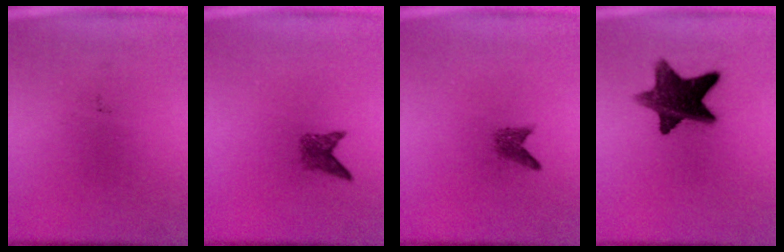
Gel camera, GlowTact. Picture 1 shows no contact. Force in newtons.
{"total": 2.1}
{"total": 1.7}
{"total": 12.3}